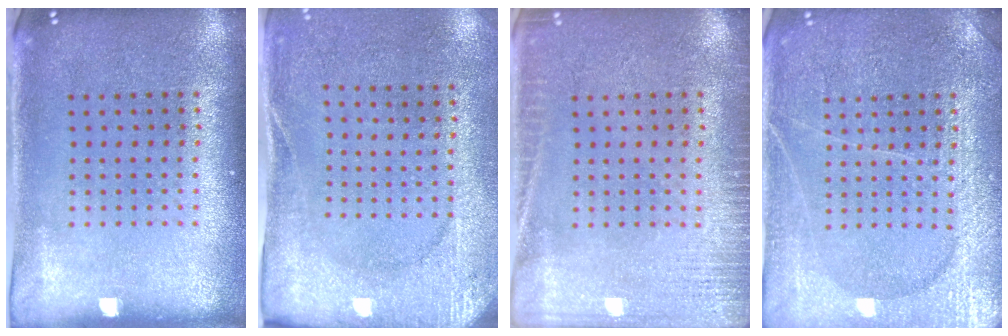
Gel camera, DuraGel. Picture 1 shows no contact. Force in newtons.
{"total": 2.7, "press": 2.3, "slide": 1.3}
{"total": 2.9, "press": 2.9, "slide": 0.4}
{"total": 3.6, "press": 3.6, "slide": 0.5}